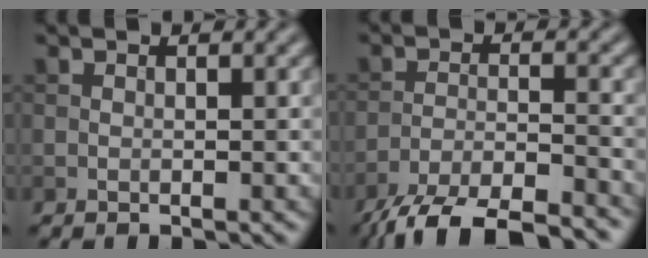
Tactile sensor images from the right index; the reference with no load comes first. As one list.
[{"total": 8.3, "force": [-7.1, 1.7, 4.0], "torque": [-0.070, -0.003, -0.125]}]